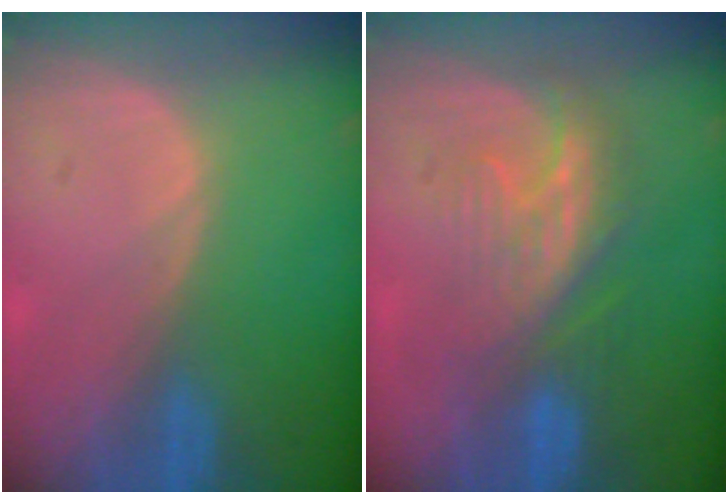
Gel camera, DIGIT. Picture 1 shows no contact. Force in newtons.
{"total": 7.6, "press": 7.1, "slide": 2.7}